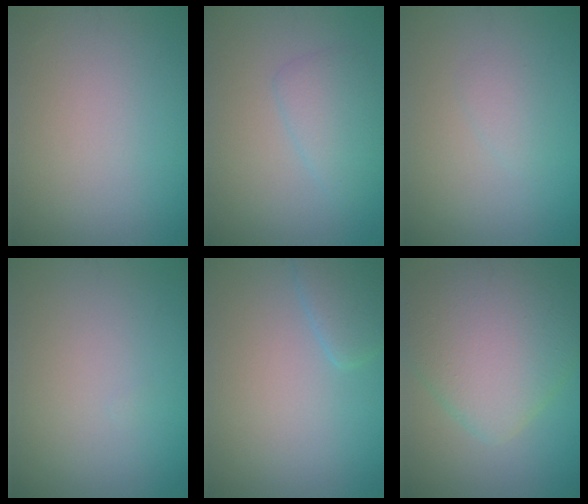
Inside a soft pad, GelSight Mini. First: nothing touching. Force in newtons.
{"total": 2.6, "press": 2.6, "slide": 0.1}
{"total": 0.9, "press": 0.9, "slide": 0.2}
{"total": 0.0}
{"total": 2.3, "press": 2.3, "slide": 0.1}
{"total": 8.3, "press": 8.3, "slide": 0.3}